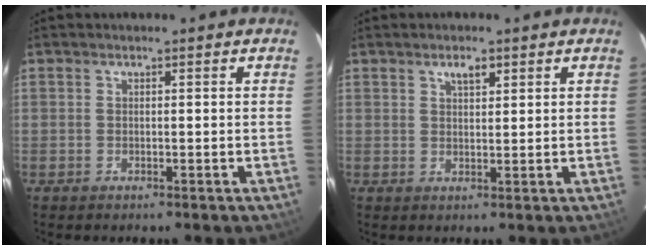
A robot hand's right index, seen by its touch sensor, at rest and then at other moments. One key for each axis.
{"total": 2.5, "fx": 1.5, "fy": 1.0, "fz": 1.7, "tx": -0.026, "ty": 0.006, "tz": 0.027}